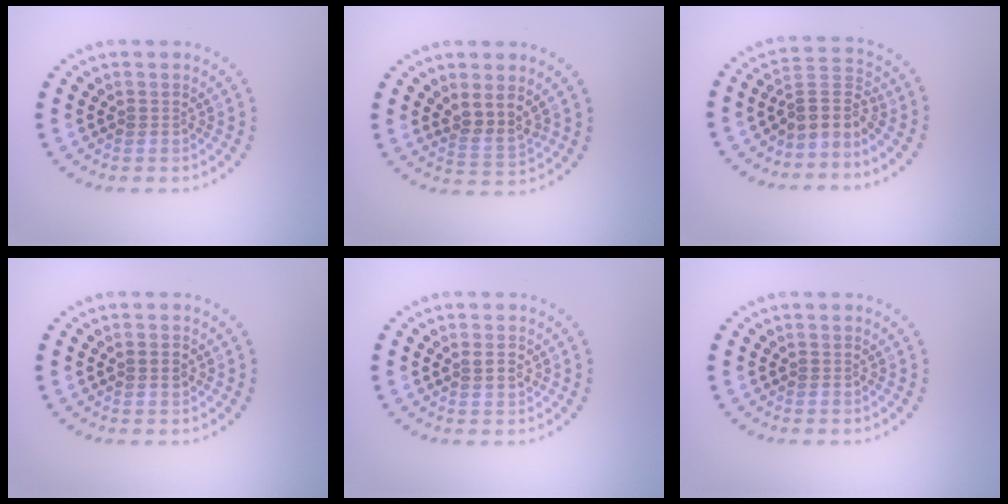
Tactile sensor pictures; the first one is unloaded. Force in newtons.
{"total": 3.0, "press": 2.6, "slide": 1.4}
{"total": 3.0, "press": 2.0, "slide": 2.2}
{"total": 1.4, "press": 1.4, "slide": 0.1}
{"total": 1.0, "press": 1.0, "slide": 0.1}
{"total": 0.0}